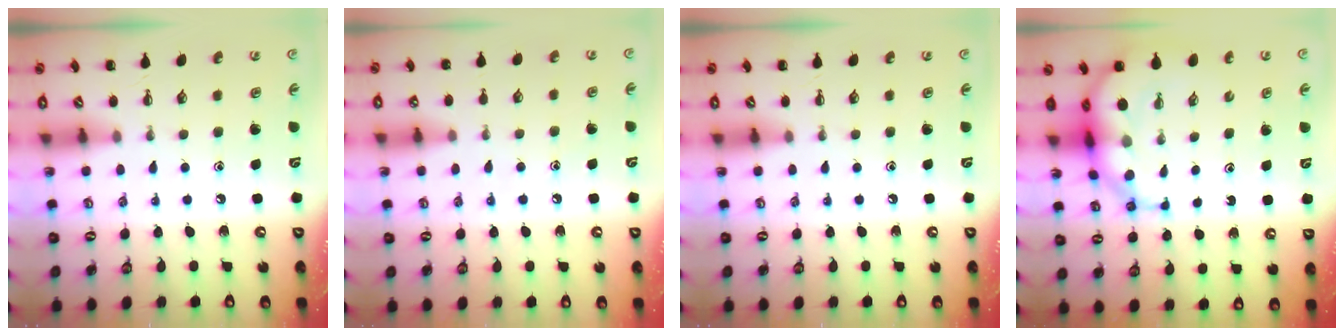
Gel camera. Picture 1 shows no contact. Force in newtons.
{"total": 5.1, "press": 4.8, "slide": 1.8}
{"total": 0.0}
{"total": 7.9, "press": 7.6, "slide": 2.1}